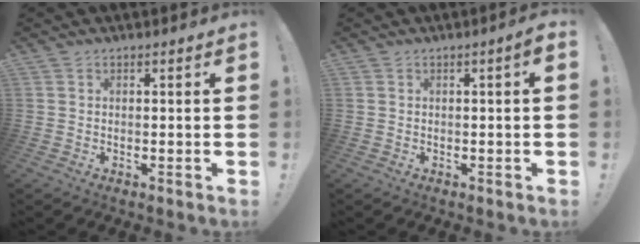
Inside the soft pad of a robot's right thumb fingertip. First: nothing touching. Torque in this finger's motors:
{"motor_torque": [0.09, 0.06, 0.08, -0.04, 0.01]}